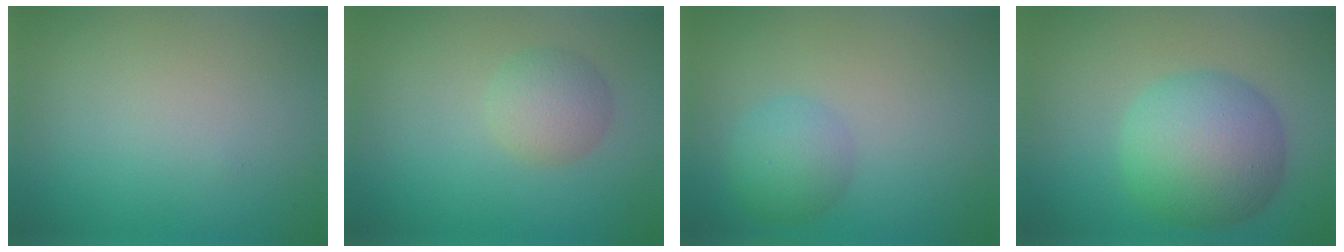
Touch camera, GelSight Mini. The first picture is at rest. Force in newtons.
{"total": 2.7, "press": 2.7, "slide": 0.1}
{"total": 2.9, "press": 2.9, "slide": 0.1}
{"total": 8.0, "press": 8.0, "slide": 0.1}